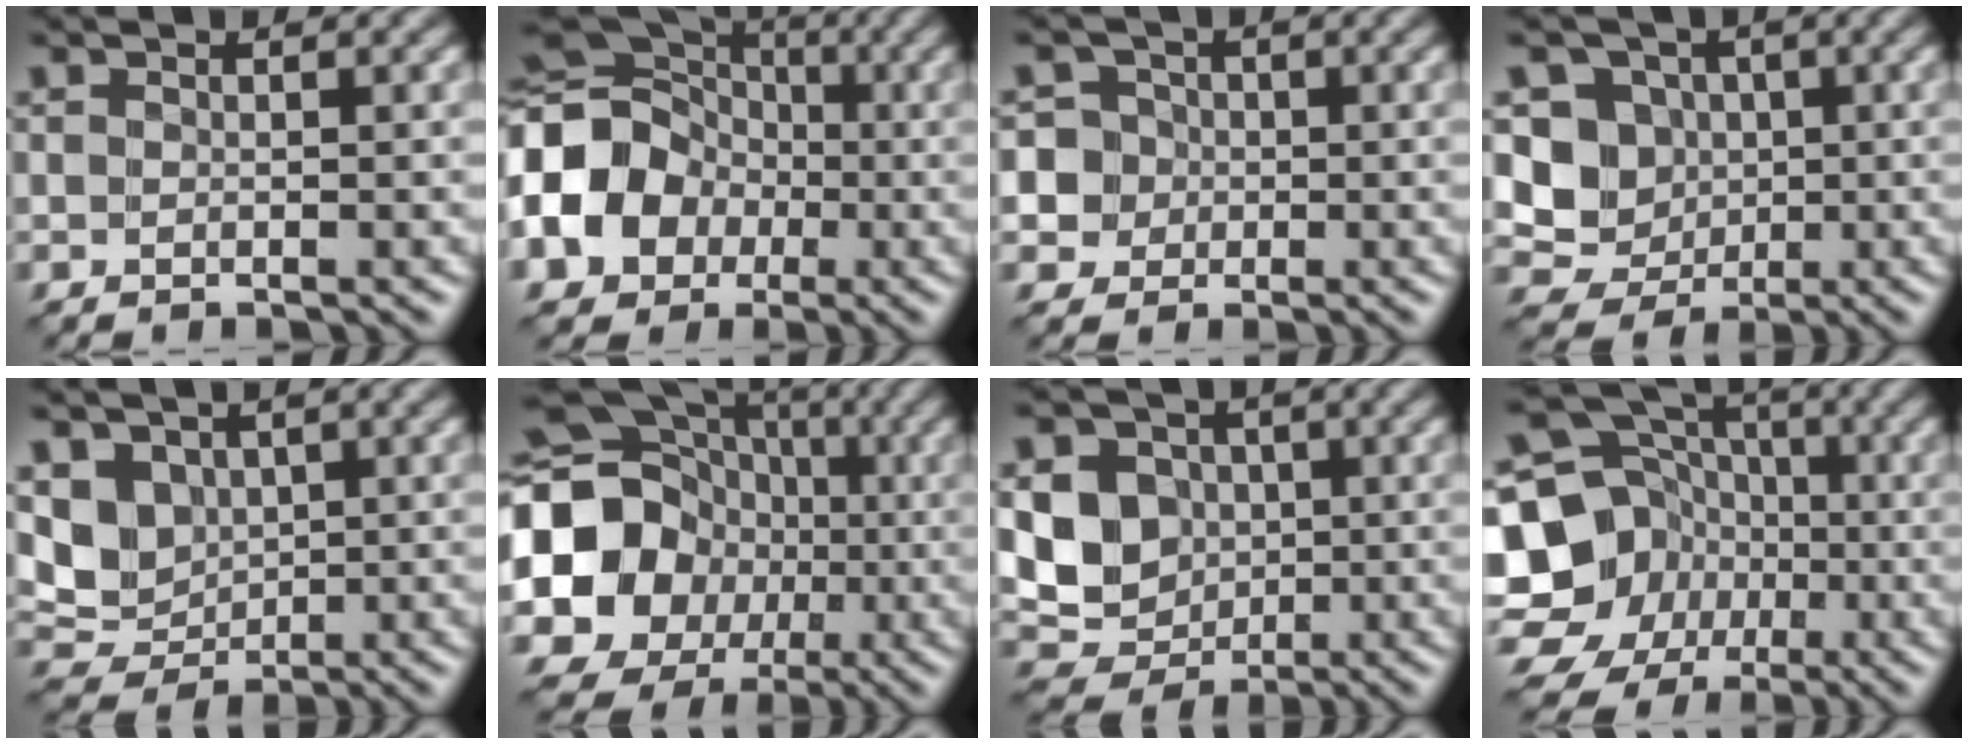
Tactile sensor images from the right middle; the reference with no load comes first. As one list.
[{"total": 13.6, "force": [-1.9, 11.6, 6.8], "torque": [-0.151, 0.002, -0.077]}, {"total": 6.4, "force": [-0.5, 6.2, 1.3], "torque": [-0.021, 0.026, -0.032]}, {"total": 6.0, "force": [1.0, 5.6, 1.9], "torque": [-0.024, 0.012, -0.004]}, {"total": 3.8, "force": [1.2, 3.3, 1.5], "torque": [-0.031, -0.004, 0.019]}, {"total": 18.6, "force": [-1.4, 17.1, 7.1], "torque": [-0.158, -0.003, -0.060]}, {"total": 8.1, "force": [0.9, 7.3, 3.3], "torque": [-0.052, 0.020, -0.008]}, {"total": 15.0, "force": [-3.5, 13.8, 4.8], "torque": [-0.122, 0.005, -0.082]}]